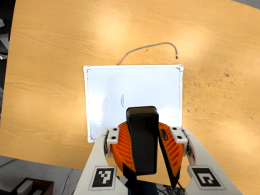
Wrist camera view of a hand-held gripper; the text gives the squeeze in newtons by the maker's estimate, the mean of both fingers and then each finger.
{"total": 10.4, "left": 10.3, "right": 10.5}